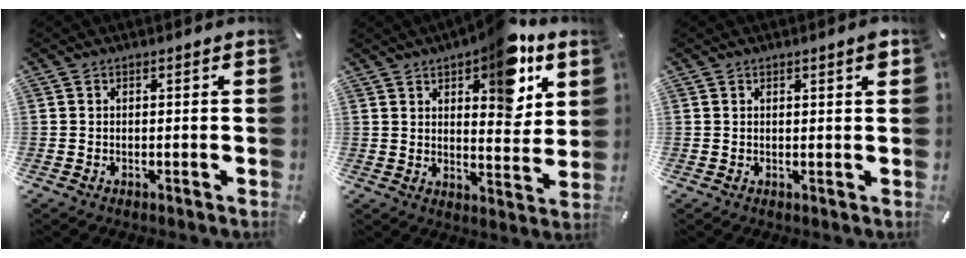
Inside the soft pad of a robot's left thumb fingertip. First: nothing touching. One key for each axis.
{"total": 13.9, "fx": 8.3, "fy": 6.7, "fz": 8.9, "tx": -0.104, "ty": -0.049, "tz": 0.139}
{"total": 1.6, "fx": 1.0, "fy": 0.2, "fz": 1.2, "tx": -0.016, "ty": -0.002, "tz": 0.015}